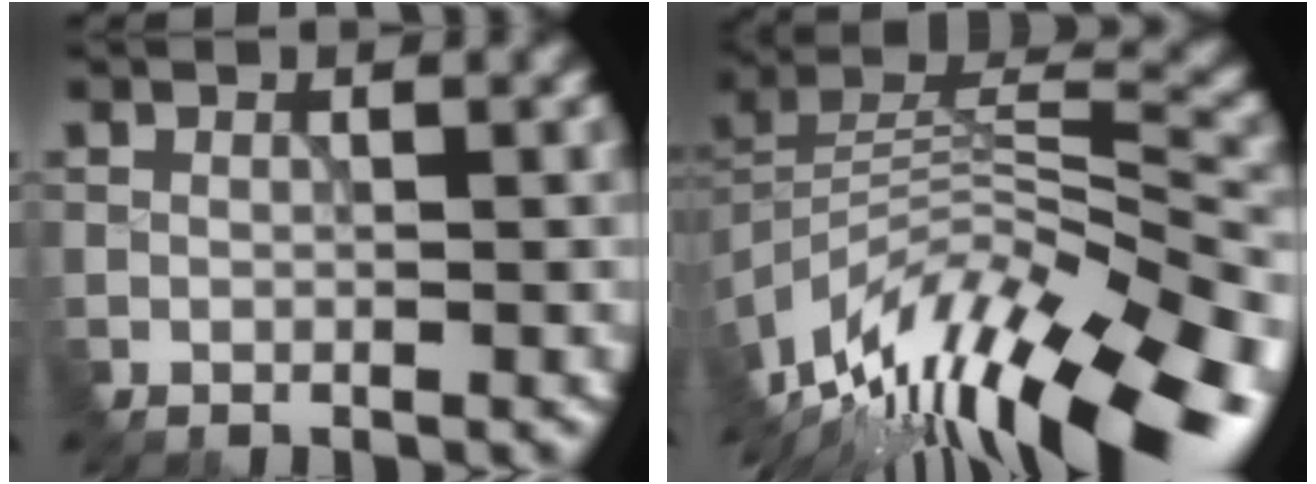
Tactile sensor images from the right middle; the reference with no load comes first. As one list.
[{"total": 14.0, "force": [-9.0, 4.7, 9.6], "torque": [-0.196, 0.020, -0.147]}]